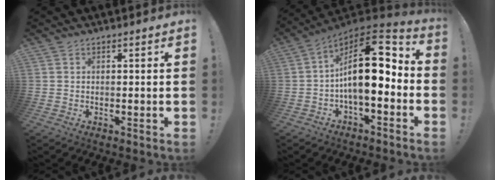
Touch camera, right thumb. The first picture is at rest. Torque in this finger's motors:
{"motor_torque": [2.14, 2.87, 1.58, -1.19, 0.66]}